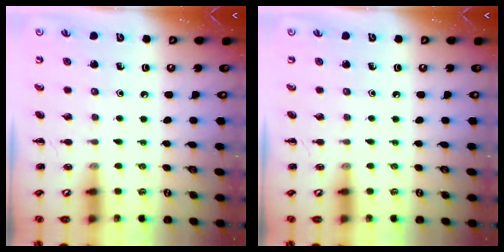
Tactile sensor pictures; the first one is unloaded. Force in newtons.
{"total": 0.0}